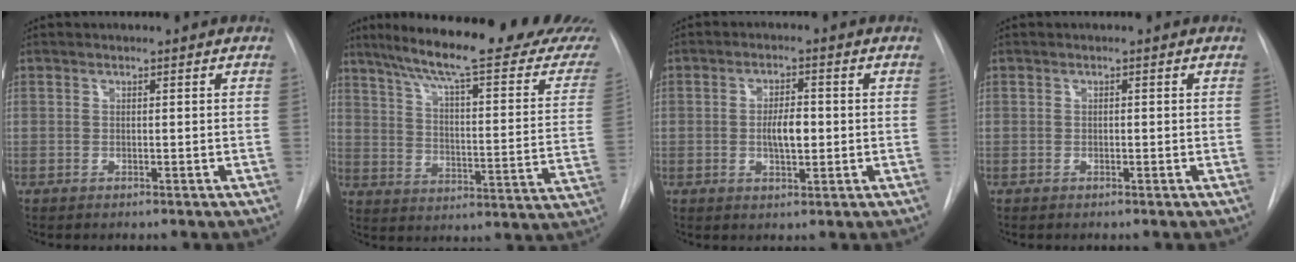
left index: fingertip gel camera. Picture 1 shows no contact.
{"total": 26.9, "force": [22.5, 2.3, 14.5], "torque": [-0.212, -0.055, 0.282]}
{"total": 4.5, "force": [-1.3, 1.7, 4.0], "torque": [-0.066, -0.004, -0.019]}
{"total": 1.1, "force": [-1.1, 0.1, 0.0], "torque": [0.004, -0.004, -0.019]}